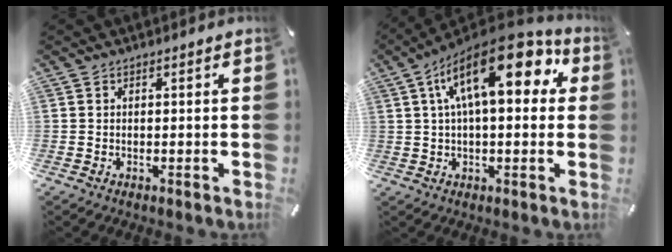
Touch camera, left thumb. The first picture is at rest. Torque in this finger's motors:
{"motor_torque": [2.52, 2.49, 2.44, -0.33, 0.38]}